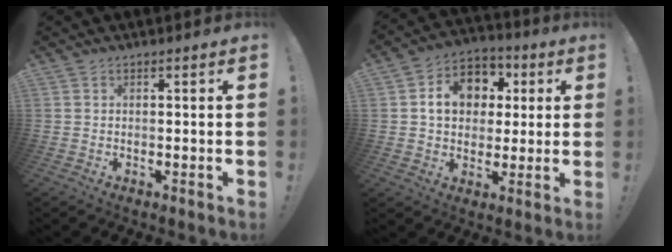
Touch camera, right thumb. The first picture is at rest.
{"total": 13.0, "force": [3.1, 10.7, 6.7], "torque": [-0.083, -0.004, 0.062]}